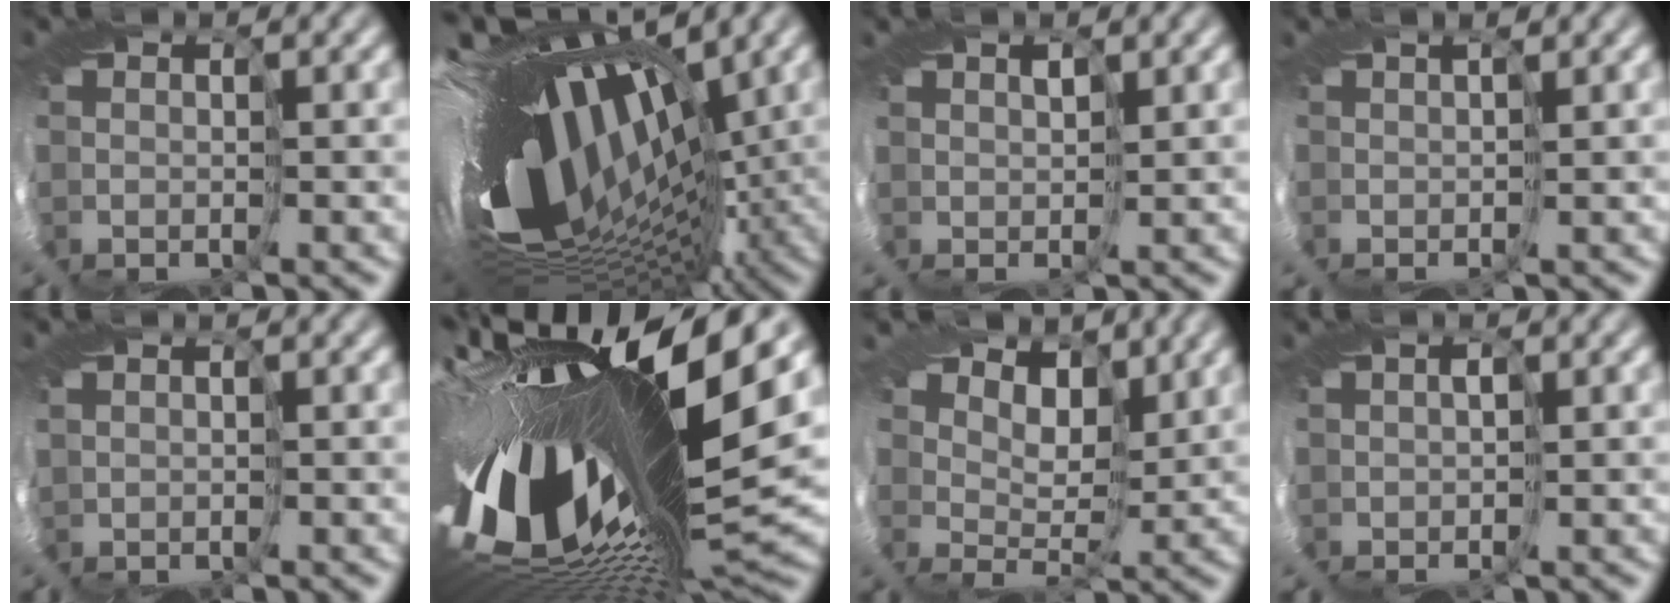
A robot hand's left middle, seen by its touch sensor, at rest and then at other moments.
{"total": 16.1, "force": [1.5, 7.3, 14.2], "torque": [-0.235, -0.015, 0.000]}
{"total": 2.5, "force": [1.2, -1.8, -1.3], "torque": [0.034, 0.013, 0.001]}
{"total": 2.3, "force": [1.2, -1.8, -0.8], "torque": [0.024, 0.014, 0.004]}
{"total": 0.6, "force": [0.3, -0.3, -0.3], "torque": [0.000, 0.003, 0.002]}
{"total": 15.8, "force": [-0.4, 4.3, 15.2], "torque": [-0.288, -0.057, -0.008]}
{"total": 4.5, "force": [4.2, 0.8, 1.2], "torque": [-0.012, 0.013, 0.036]}
{"total": 1.1, "force": [0.4, -0.8, -0.6], "torque": [0.023, 0.014, 0.002]}